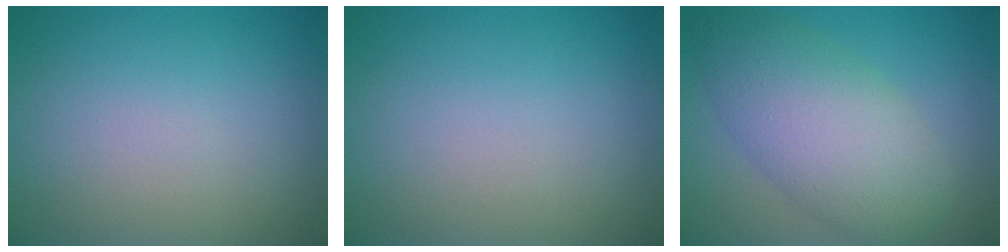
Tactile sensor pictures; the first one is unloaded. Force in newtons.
{"total": 0.0}
{"total": 7.5, "press": 7.5, "slide": 0.1}